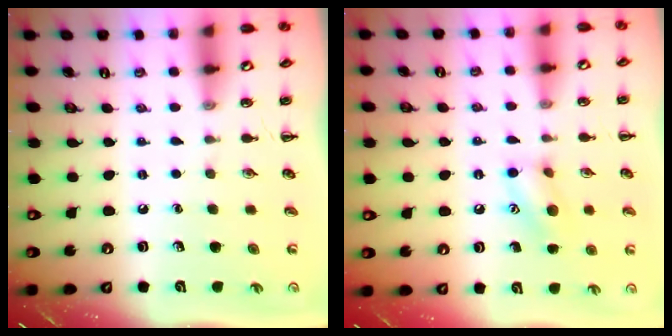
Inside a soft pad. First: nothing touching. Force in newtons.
{"total": 9.9, "press": 9.9, "slide": 0.8}